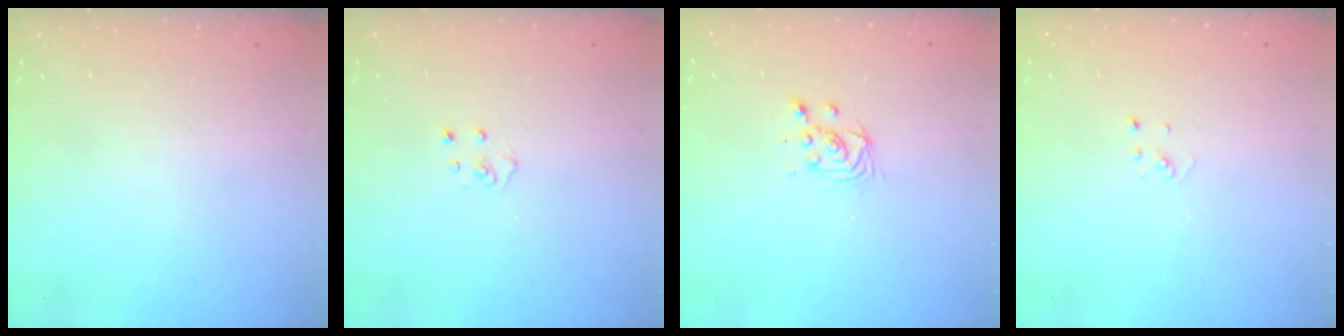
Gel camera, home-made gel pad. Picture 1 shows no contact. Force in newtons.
{"total": 3.8, "press": 3.8, "slide": 0.3}
{"total": 3.4, "press": 3.4, "slide": 0.2}
{"total": 2.1, "press": 2.1, "slide": 0.1}